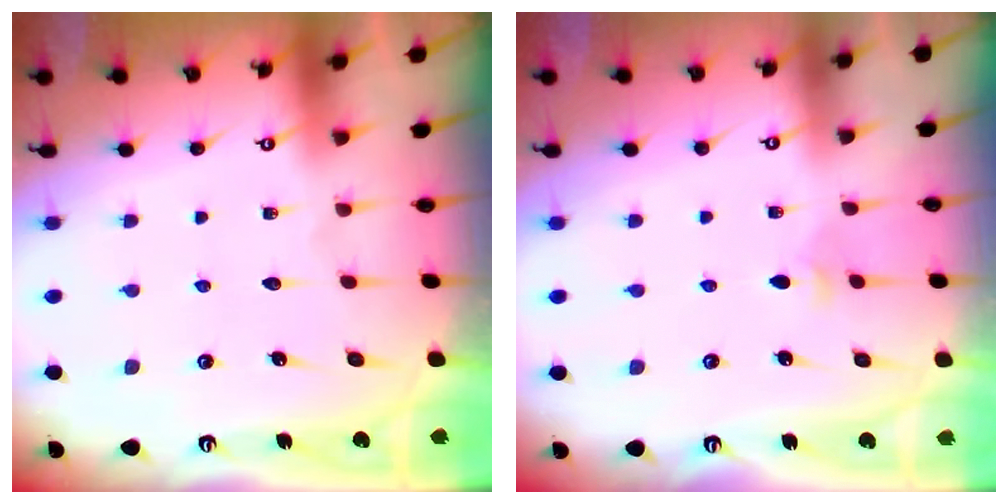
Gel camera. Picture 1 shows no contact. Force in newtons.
{"total": 3.6, "press": 3.5, "slide": 0.8}